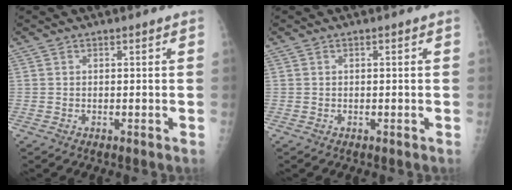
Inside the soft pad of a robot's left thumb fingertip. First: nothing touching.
{"total": 0.0}